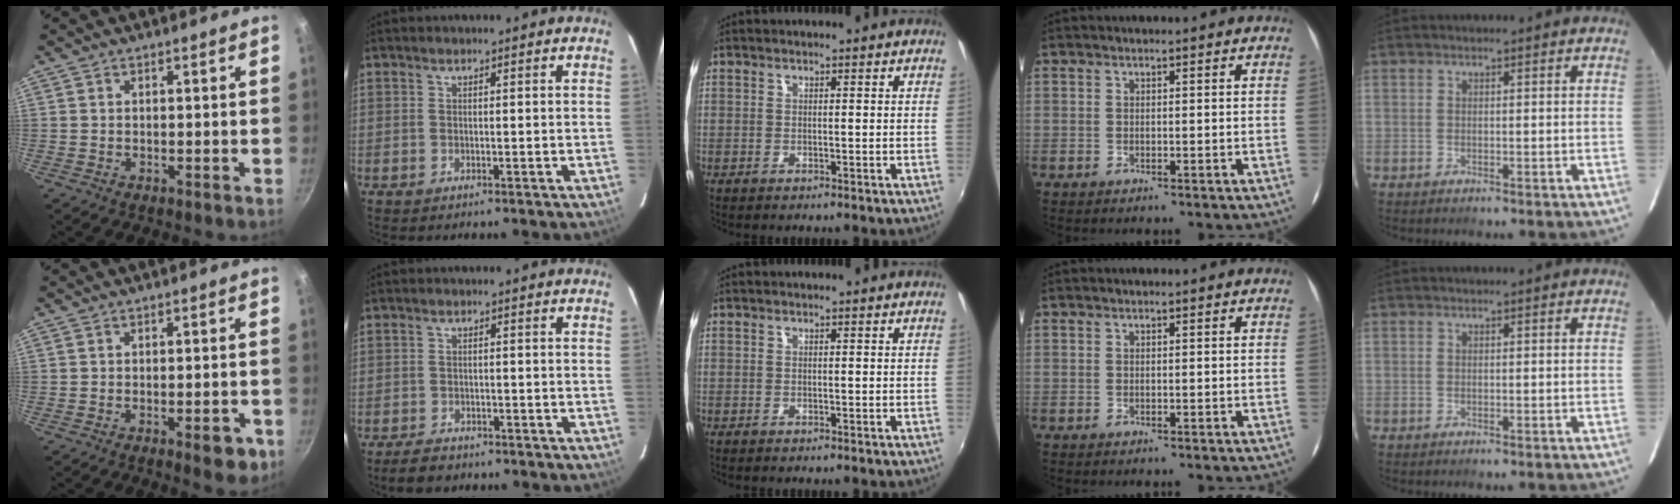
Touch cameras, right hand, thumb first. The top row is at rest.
{"thumb": {"total": 5.7, "force": [-2.6, 2.3, 4.5], "torque": [-0.040, 0.016, -0.027]}, "index": {"total": 3.9, "force": [-3.1, 1.8, 1.3], "torque": [-0.035, 0.003, -0.051]}}